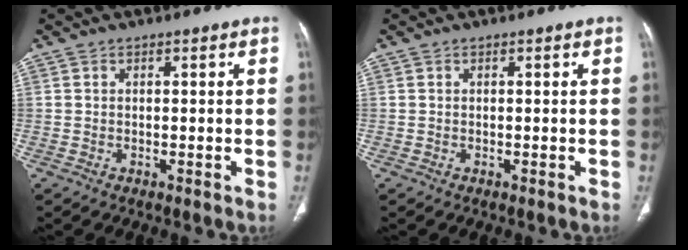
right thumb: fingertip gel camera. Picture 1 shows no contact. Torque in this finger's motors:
{"motor_torque": [-0.04, 0.04, 0.00, 0.00, 0.00]}